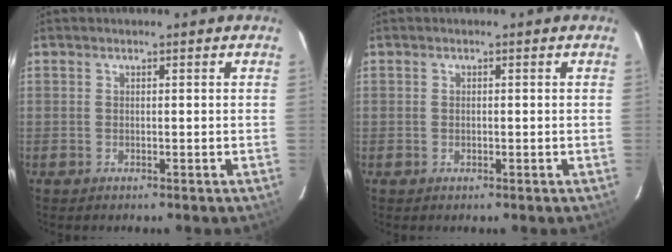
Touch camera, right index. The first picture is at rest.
{"total": 0.6, "force": [-0.1, 0.5, 0.4], "torque": [-0.007, 0.002, -0.001]}